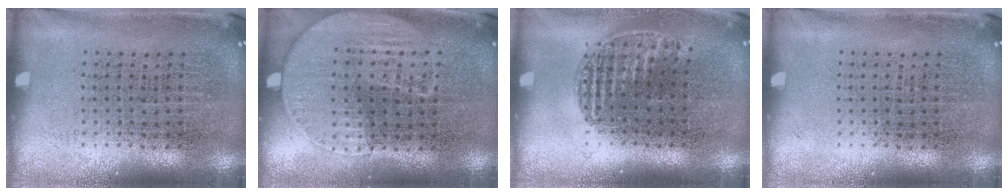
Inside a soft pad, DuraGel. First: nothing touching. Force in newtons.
{"total": 1.2, "press": 1.0, "slide": 0.6}
{"total": 0.9, "press": 0.8, "slide": 0.5}
{"total": 0.0}